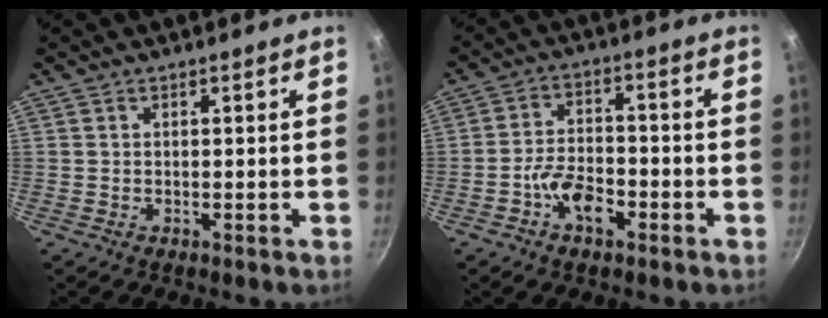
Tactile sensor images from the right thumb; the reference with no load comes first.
{"total": 7.6, "force": [-3.5, 4.1, 5.3], "torque": [-0.081, 0.035, -0.065]}